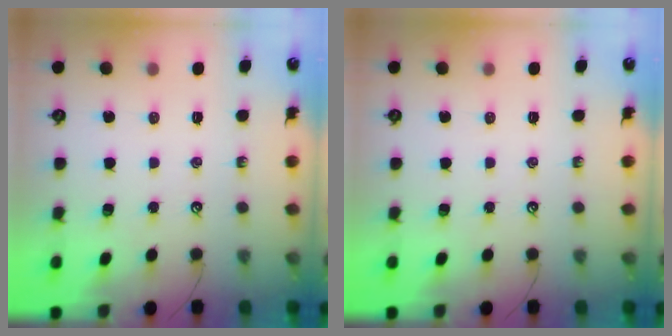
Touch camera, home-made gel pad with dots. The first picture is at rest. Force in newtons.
{"total": 0.0}